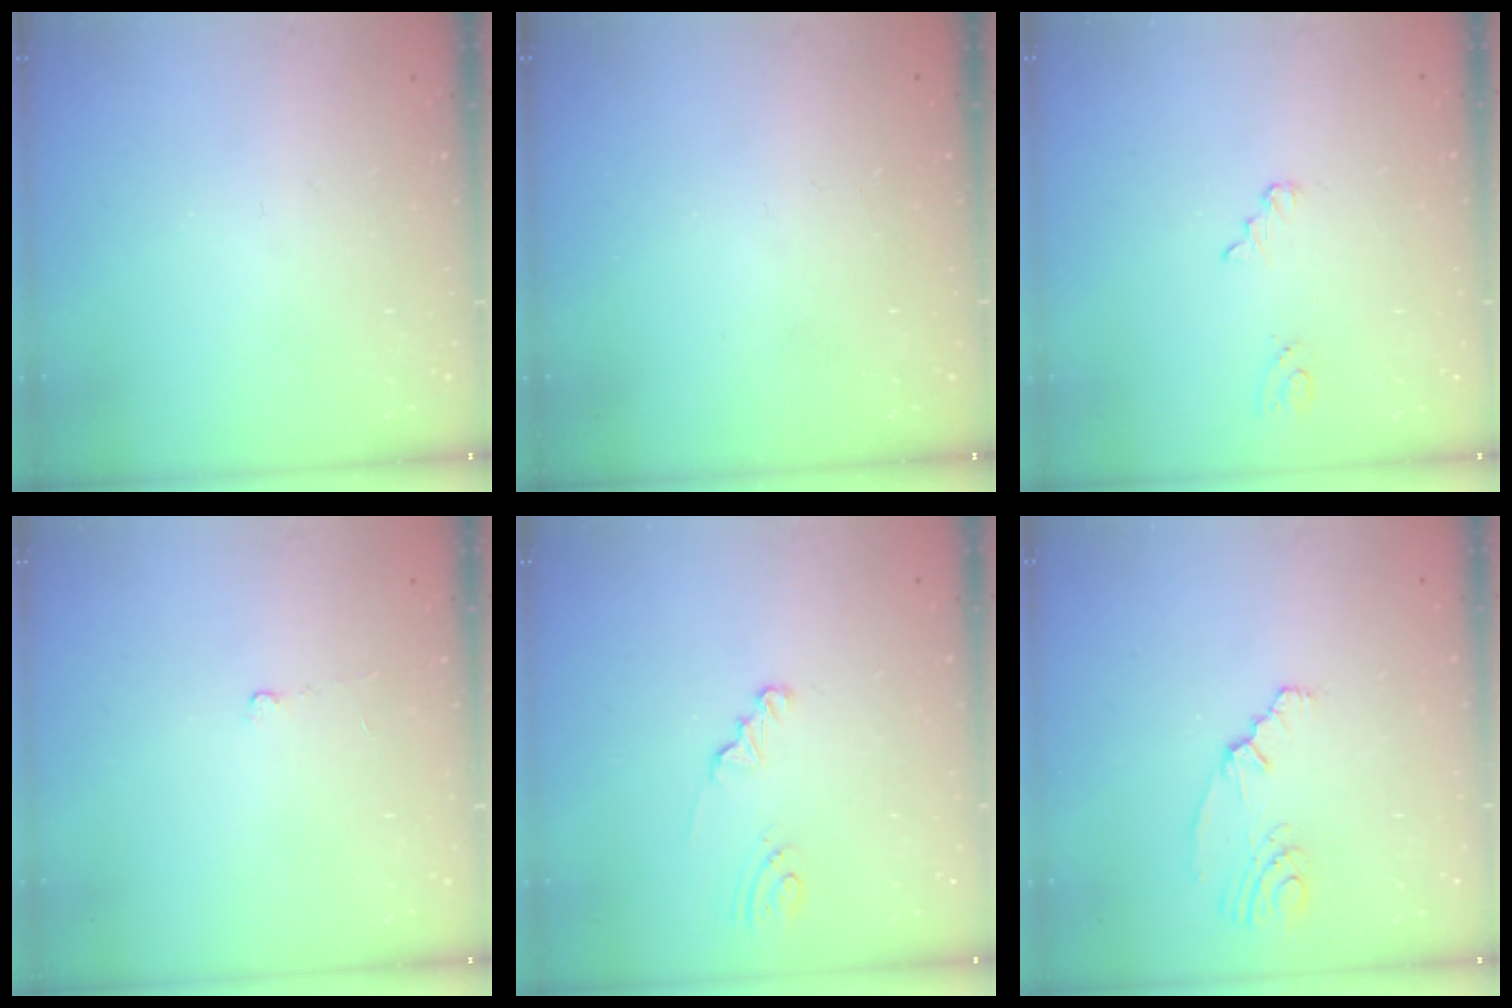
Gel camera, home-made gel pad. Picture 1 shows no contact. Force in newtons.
{"total": 0.0}
{"total": 2.7, "press": 2.7, "slide": 0.4}
{"total": 1.6, "press": 1.6, "slide": 0.3}
{"total": 1.8, "press": 1.8, "slide": 0.2}
{"total": 4.8, "press": 2.3, "slide": 4.2}